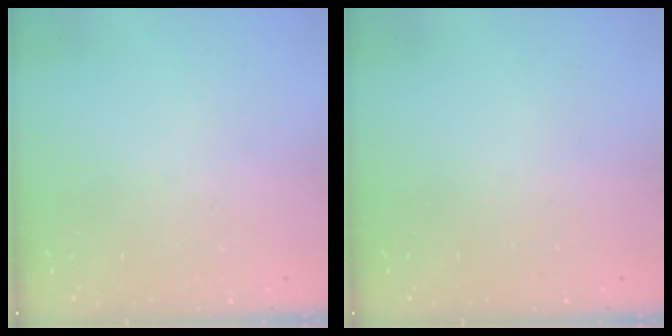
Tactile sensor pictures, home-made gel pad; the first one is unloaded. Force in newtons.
{"total": 0.0}